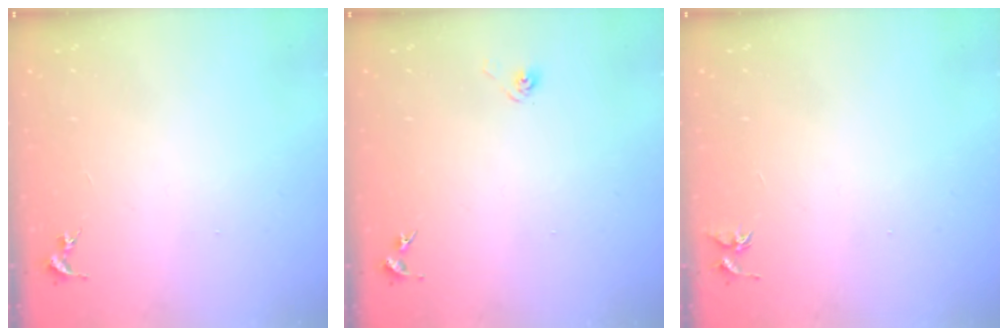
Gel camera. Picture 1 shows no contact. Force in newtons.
{"total": 2.9, "press": 2.6, "slide": 1.4}
{"total": 3.7, "press": 3.7, "slide": 0.4}